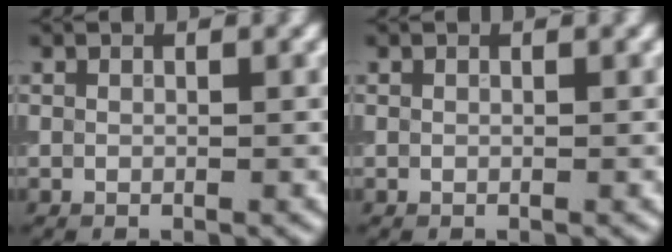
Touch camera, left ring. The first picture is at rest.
{"total": 0.0}